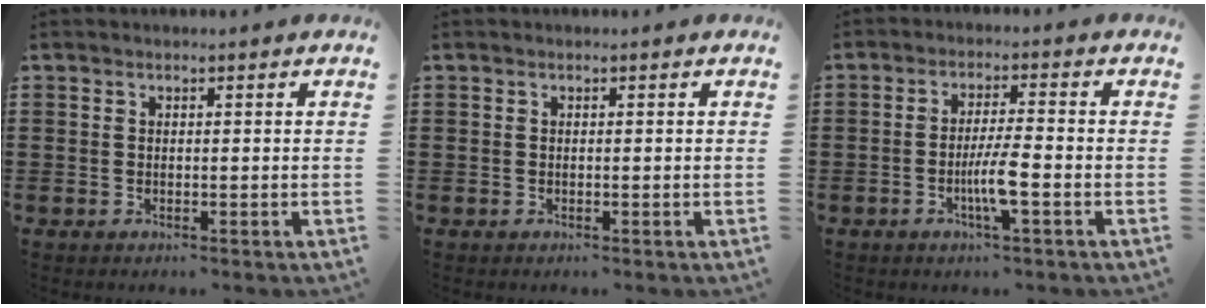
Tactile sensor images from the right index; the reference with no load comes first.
{"total": 0.0}
{"total": 5.1, "force": [-1.8, 0.2, 4.8], "torque": [-0.095, -0.010, -0.037]}